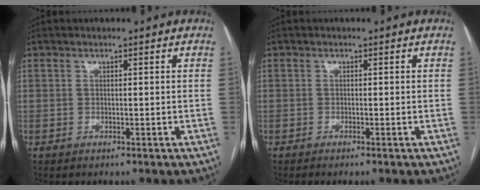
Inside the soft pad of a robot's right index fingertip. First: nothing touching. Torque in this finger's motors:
{"motor_torque": [-0.13, -0.06, -0.03, 0.01]}